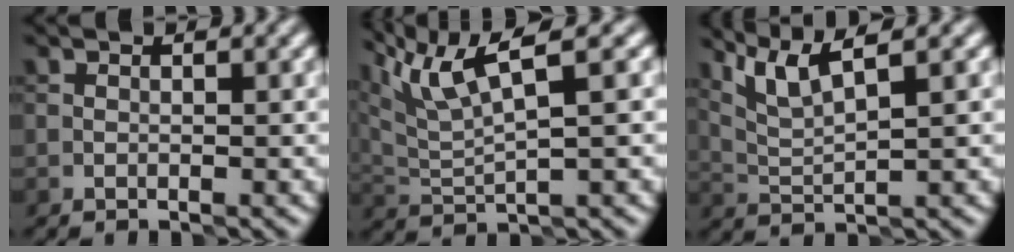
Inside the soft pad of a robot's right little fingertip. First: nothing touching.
{"total": 6.3, "force": [4.3, 0.8, 4.5], "torque": [-0.091, 0.020, 0.089]}
{"total": 4.2, "force": [3.1, 0.4, 2.8], "torque": [-0.055, 0.011, 0.069]}